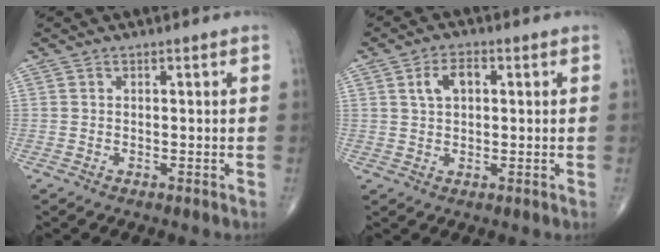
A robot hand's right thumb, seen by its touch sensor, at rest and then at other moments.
{"total": 4.7, "force": [1.3, 2.7, 3.6], "torque": [-0.064, 0.008, 0.022]}